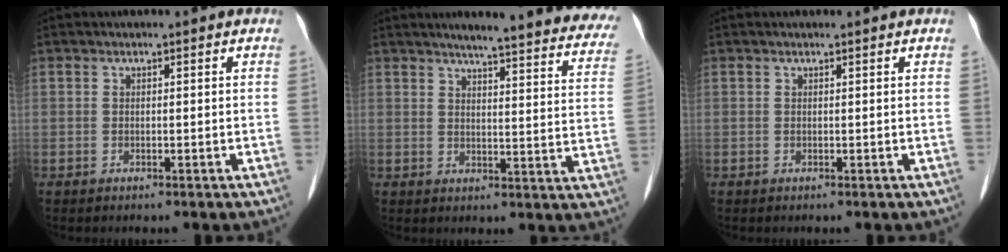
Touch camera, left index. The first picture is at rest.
{"total": 23.7, "force": [21.2, 2.6, 10.5], "torque": [-0.119, -0.051, 0.236]}
{"total": 0.6, "force": [0.6, -0.1, 0.2], "torque": [-0.008, 0.001, 0.012]}